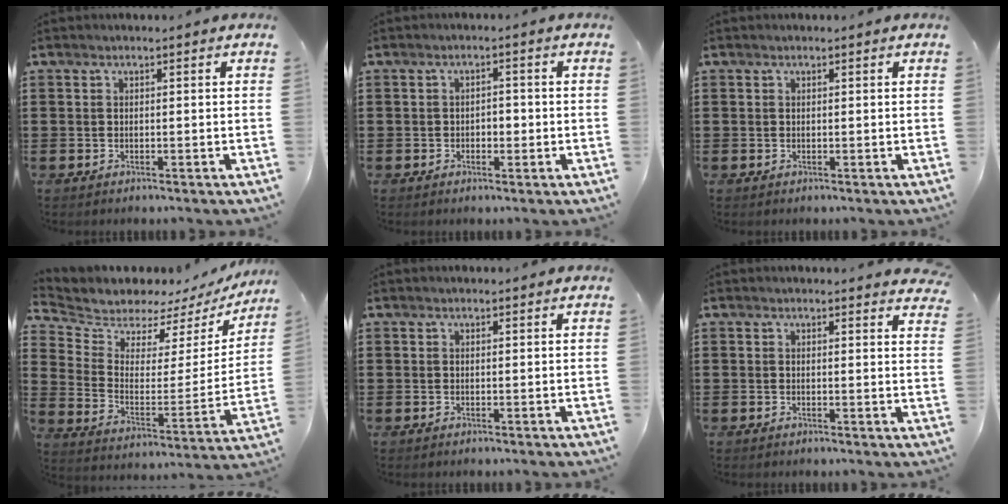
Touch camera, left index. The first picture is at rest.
{"total": 1.5, "force": [-0.5, 1.0, 1.0], "torque": [-0.021, 0.004, -0.013]}
{"total": 0.0}
{"total": 6.2, "force": [6.0, 1.4, 0.1], "torque": [-0.044, -0.053, 0.103]}
{"total": 0.5, "force": [0.5, 0.2, 0.1], "torque": [-0.003, 0.001, 0.010]}
{"total": 1.8, "force": [1.8, 0.2, 0.3], "torque": [-0.003, -0.004, 0.033]}